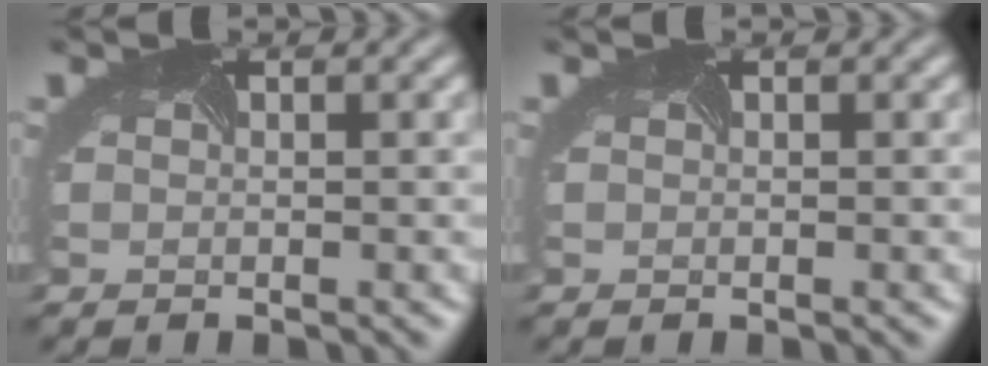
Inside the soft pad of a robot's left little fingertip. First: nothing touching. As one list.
[{"total": 0.0}]